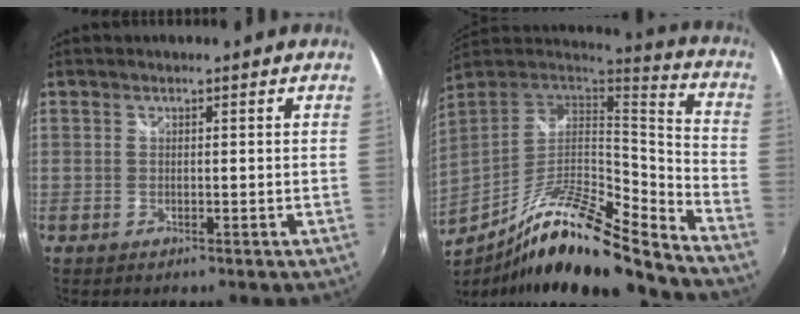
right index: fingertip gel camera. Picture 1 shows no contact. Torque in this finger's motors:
{"motor_torque": [0.52, -0.91, 0.42, 0.07]}